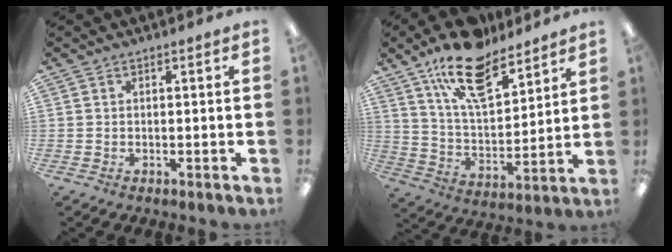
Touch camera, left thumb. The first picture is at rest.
{"total": 17.5, "force": [12.6, 7.2, 9.8], "torque": [-0.167, -0.063, 0.218]}